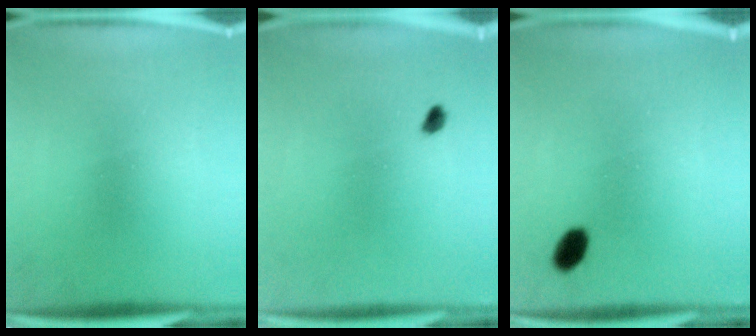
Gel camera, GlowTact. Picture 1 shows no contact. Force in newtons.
{"total": 1.4}
{"total": 3.4}